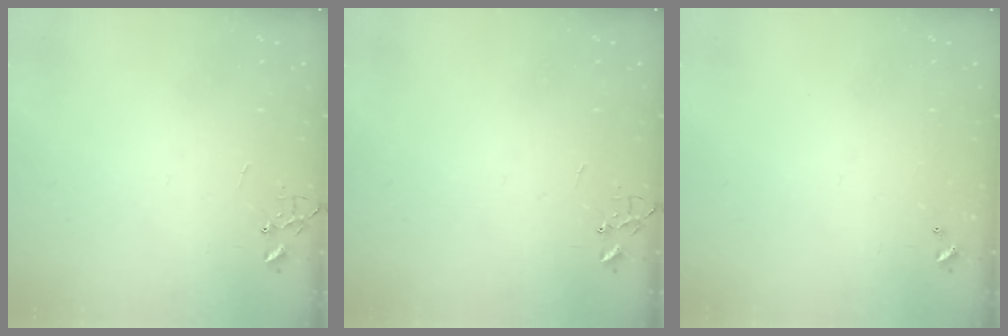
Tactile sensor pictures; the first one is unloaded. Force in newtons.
{"total": 0.0}
{"total": 0.0}